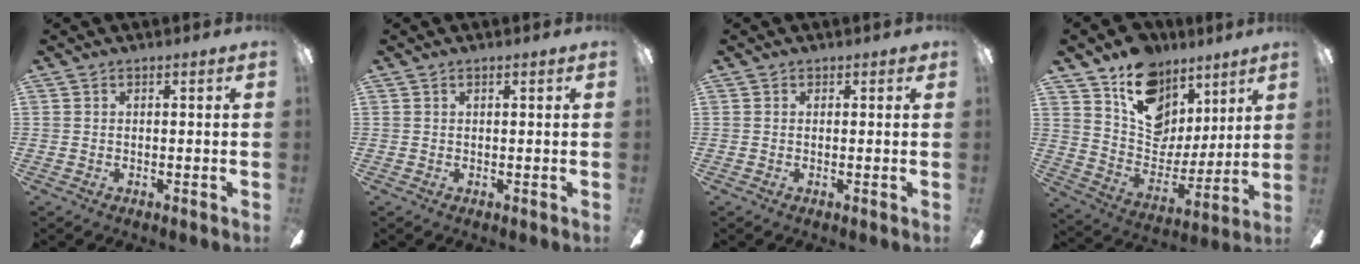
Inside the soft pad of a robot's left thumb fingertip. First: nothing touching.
{"total": 1.3, "force": [0.6, 0.2, 1.1], "torque": [-0.024, 0.000, 0.011]}
{"total": 0.9, "force": [0.6, 0.5, 0.4], "torque": [-0.002, 0.000, 0.008]}
{"total": 17.0, "force": [10.0, 11.7, 7.3], "torque": [-0.118, -0.055, 0.187]}